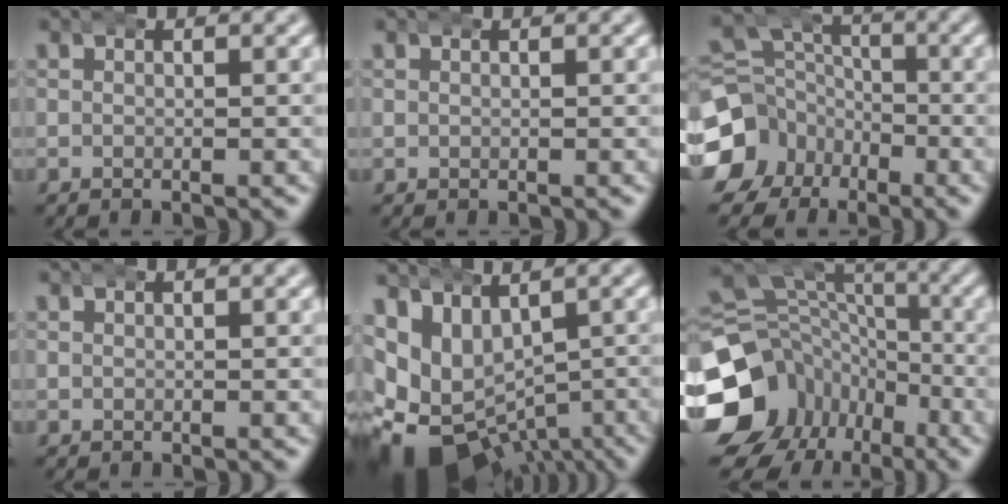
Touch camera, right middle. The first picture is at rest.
{"total": 0.0}
{"total": 10.7, "force": [-3.1, 9.6, 3.5], "torque": [-0.070, -0.047, -0.051]}
{"total": 0.0}
{"total": 15.9, "force": [-4.6, 12.8, 8.1], "torque": [-0.189, -0.085, -0.052]}
{"total": 14.3, "force": [-4.1, 12.1, 6.5], "torque": [-0.113, -0.048, -0.062]}